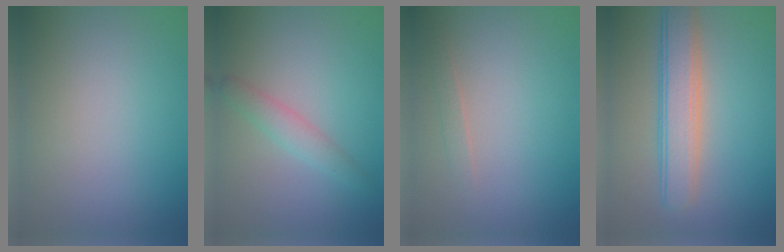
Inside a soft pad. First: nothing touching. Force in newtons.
{"total": 2.1, "press": 2.1, "slide": 0.0}
{"total": 0.8, "press": 0.8, "slide": 0.1}
{"total": 5.0, "press": 5.0, "slide": 0.2}